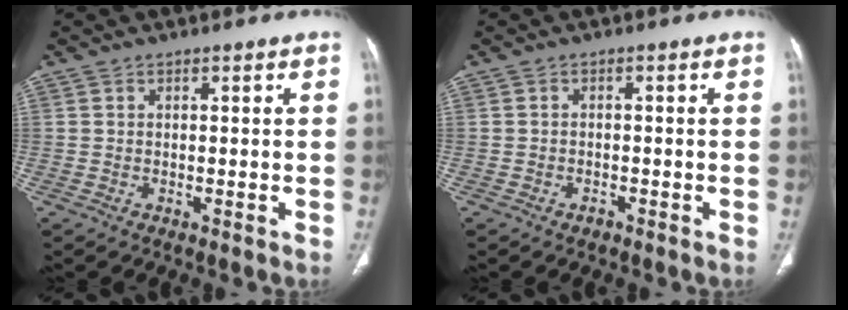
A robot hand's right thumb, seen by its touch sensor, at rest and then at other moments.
{"total": 1.0, "force": [-0.7, 0.6, 0.3], "torque": [-0.005, 0.006, -0.012]}